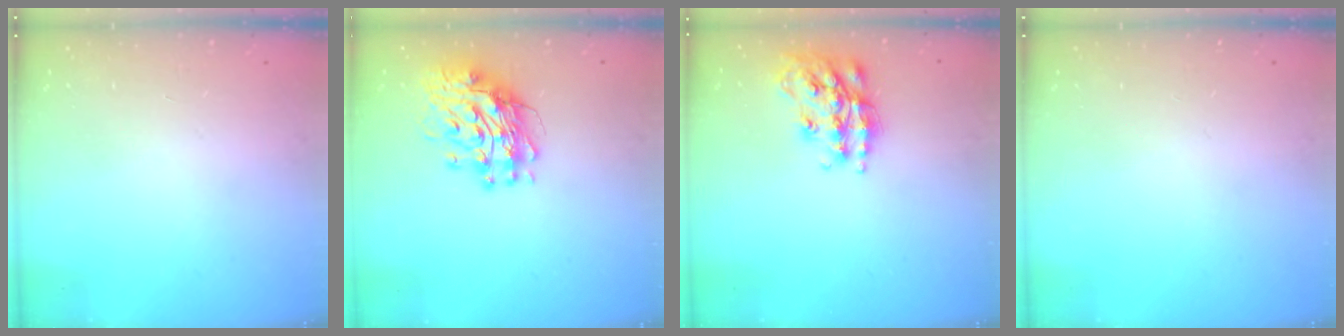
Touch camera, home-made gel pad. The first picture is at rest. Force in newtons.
{"total": 11.7, "press": 11.7, "slide": 1.1}
{"total": 18.8, "press": 18.7, "slide": 1.2}
{"total": 0.0}